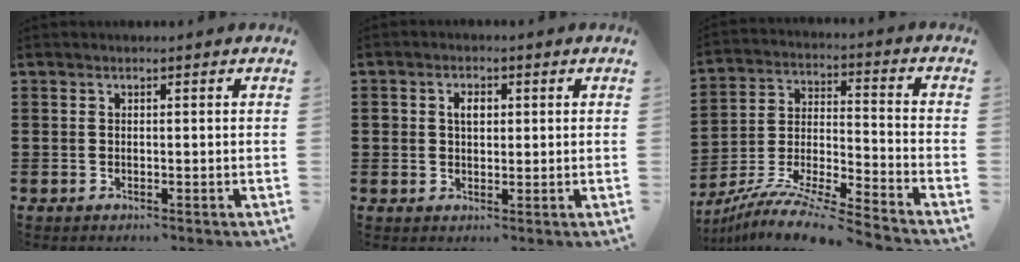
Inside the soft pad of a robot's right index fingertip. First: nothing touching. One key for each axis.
{"total": 2.6, "fx": 0.6, "fy": 1.8, "fz": 1.8, "tx": -0.039, "ty": 0.013, "tz": 0.009}
{"total": 9.4, "fx": -8.7, "fy": -0.5, "fz": 3.5, "tx": -0.073, "ty": -0.007, "tz": -0.178}